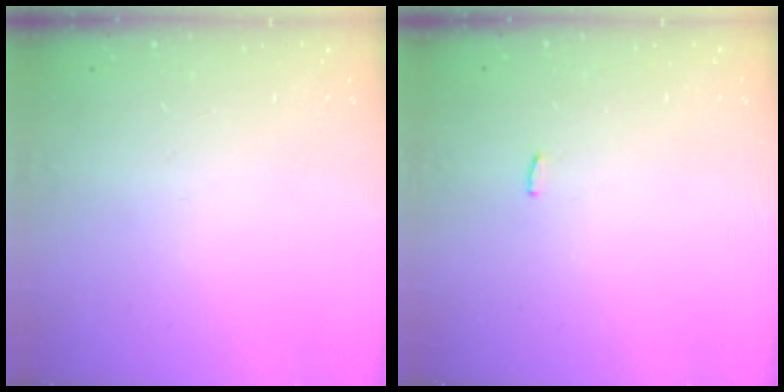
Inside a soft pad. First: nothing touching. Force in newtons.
{"total": 2.2, "press": 2.1, "slide": 0.4}